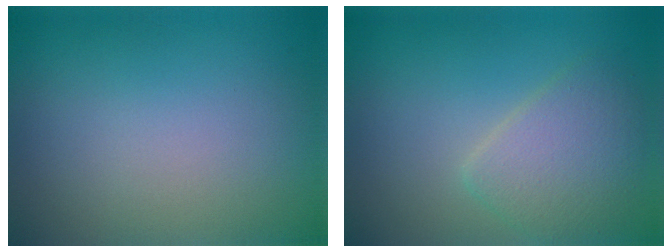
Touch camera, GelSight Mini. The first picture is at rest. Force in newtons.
{"total": 3.6, "press": 3.6, "slide": 0.1}